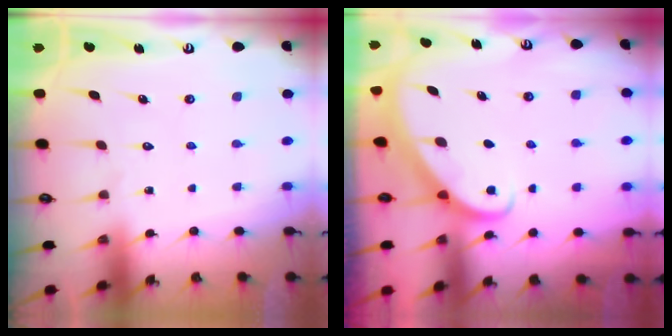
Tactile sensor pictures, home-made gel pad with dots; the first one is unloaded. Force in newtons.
{"total": 2.9, "press": 2.9, "slide": 0.2}